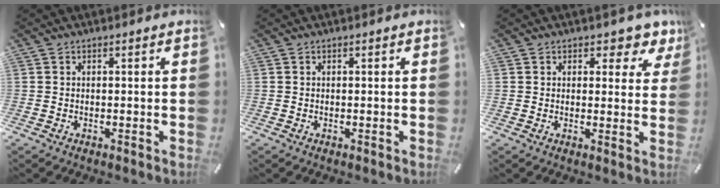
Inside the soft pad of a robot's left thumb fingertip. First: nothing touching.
{"total": 0.0}
{"total": 5.4, "force": [3.6, 3.8, 1.3], "torque": [-0.004, -0.029, 0.061]}